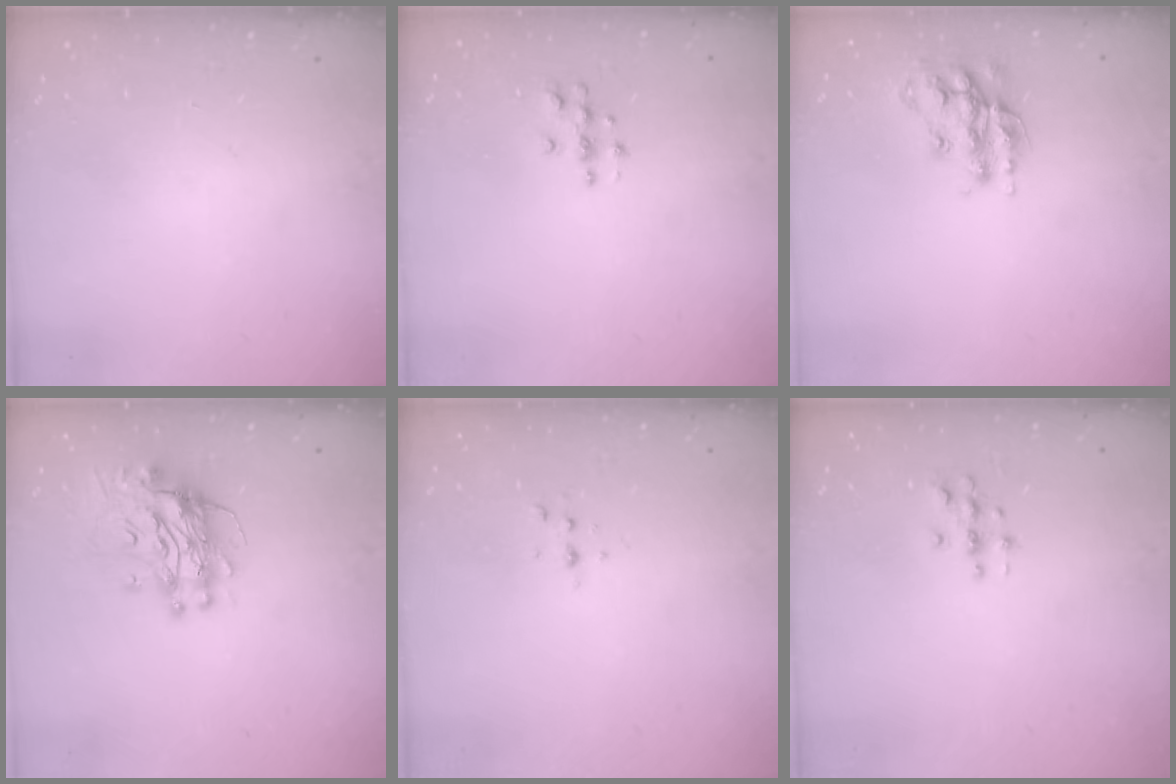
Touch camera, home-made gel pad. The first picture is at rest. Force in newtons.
{"total": 3.7, "press": 3.7, "slide": 0.2}
{"total": 14.6, "press": 14.5, "slide": 0.7}
{"total": 11.4, "press": 11.4, "slide": 1.0}
{"total": 3.6, "press": 3.1, "slide": 1.7}
{"total": 3.4, "press": 3.4, "slide": 0.2}